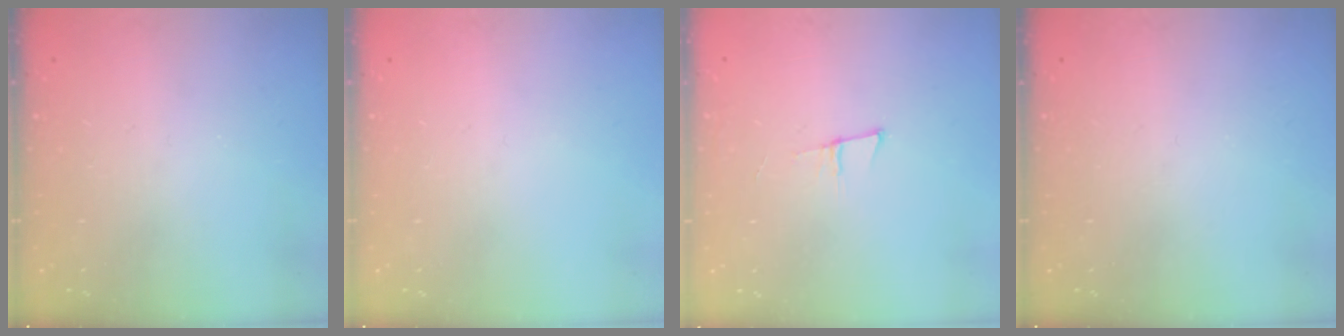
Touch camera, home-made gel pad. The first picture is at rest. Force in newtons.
{"total": 0.0}
{"total": 5.4, "press": 4.6, "slide": 2.7}
{"total": 0.0}